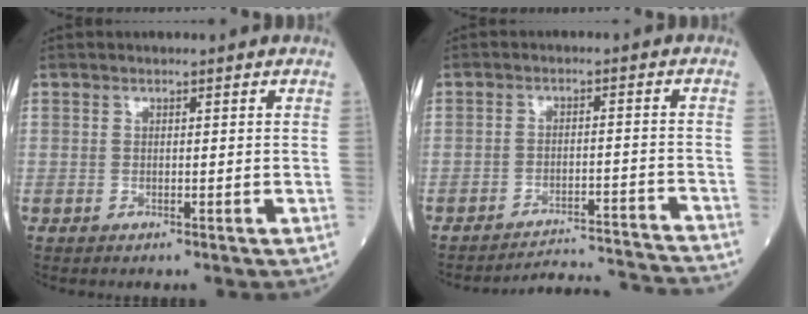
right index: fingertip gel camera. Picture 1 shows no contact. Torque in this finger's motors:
{"motor_torque": [-0.28, -0.40, 0.31, 0.08]}